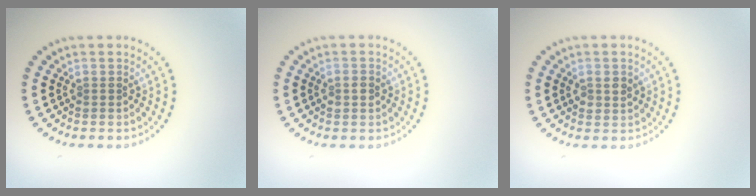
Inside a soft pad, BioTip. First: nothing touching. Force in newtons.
{"total": 1.4, "press": 1.4, "slide": 0.2}
{"total": 1.6, "press": 1.5, "slide": 0.4}